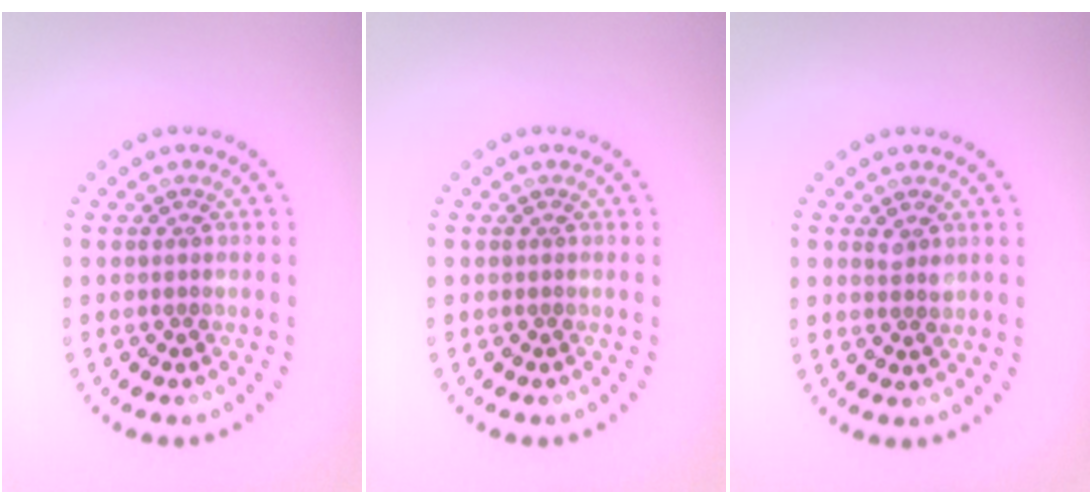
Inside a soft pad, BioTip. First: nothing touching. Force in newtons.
{"total": 0.0}
{"total": 1.1, "press": 1.1, "slide": 0.2}